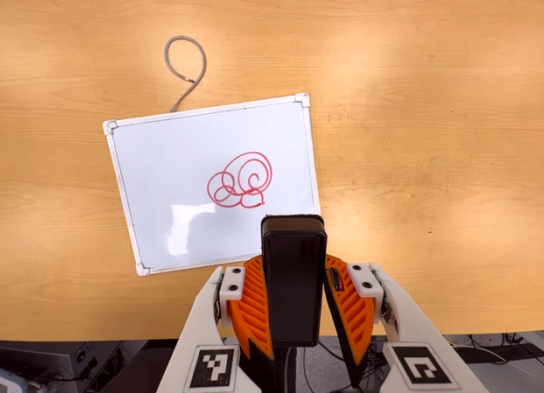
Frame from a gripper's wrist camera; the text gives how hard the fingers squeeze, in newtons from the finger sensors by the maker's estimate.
{"total": 8.0, "left": 6.7, "right": 9.3}